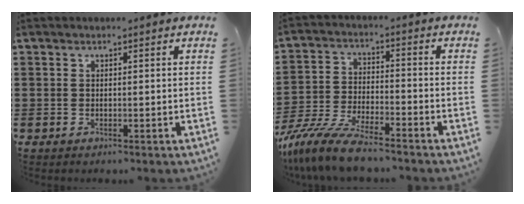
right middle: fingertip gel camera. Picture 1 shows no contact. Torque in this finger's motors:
{"motor_torque": [2.14, 0.00, 0.76, 0.21]}